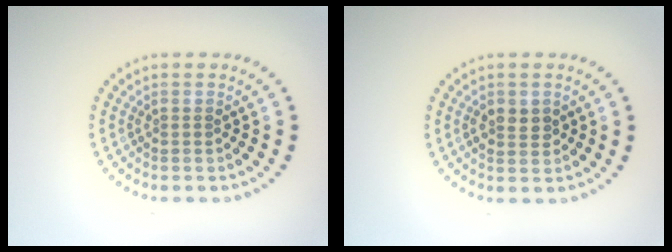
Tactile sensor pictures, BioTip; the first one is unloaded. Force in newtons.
{"total": 1.8, "press": 1.8, "slide": 0.2}